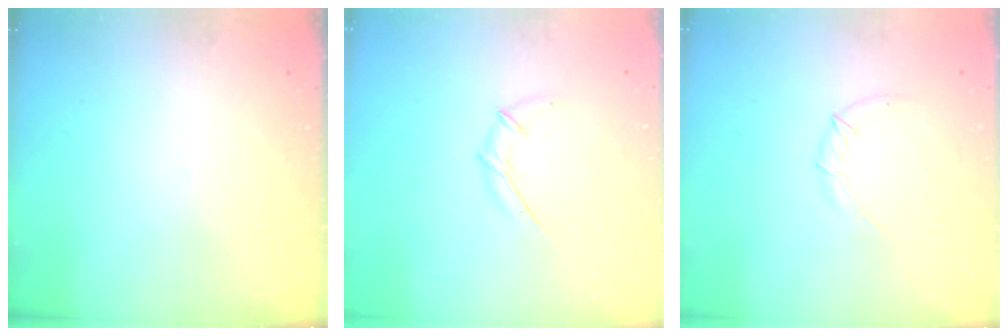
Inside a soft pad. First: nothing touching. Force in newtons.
{"total": 5.9, "press": 5.7, "slide": 1.3}
{"total": 5.7, "press": 5.5, "slide": 1.6}